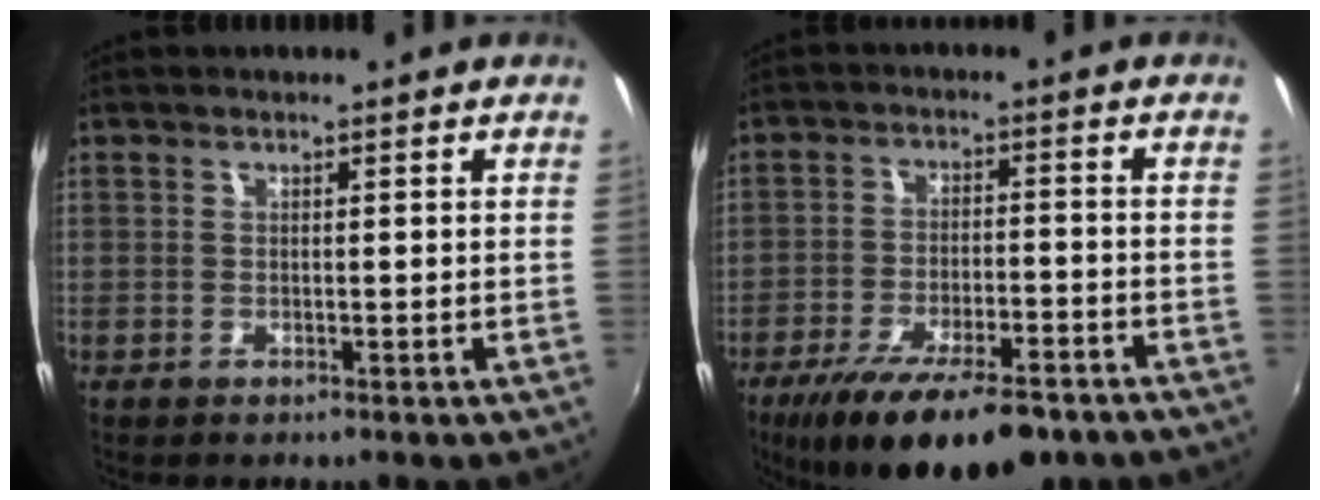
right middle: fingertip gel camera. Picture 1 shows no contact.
{"total": 17.9, "force": [-12.9, 5.8, 11.1], "torque": [-0.204, -0.040, -0.194]}